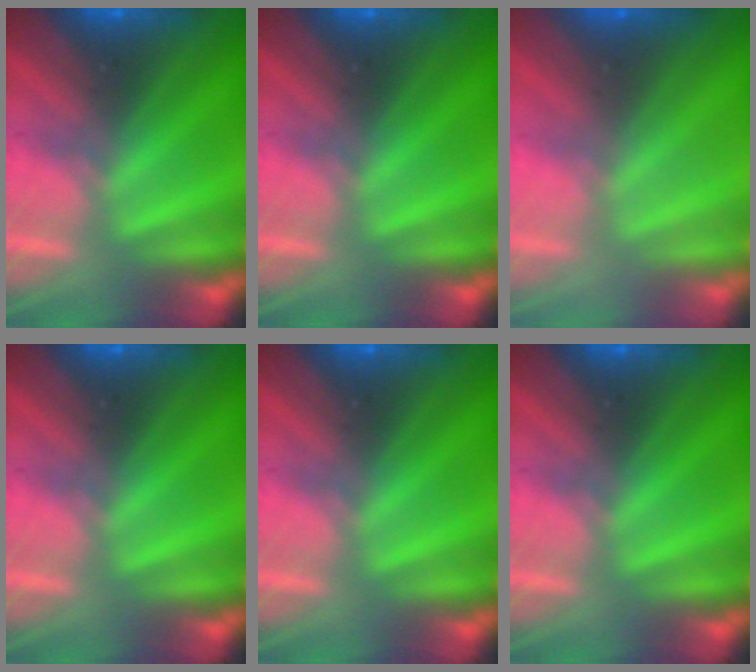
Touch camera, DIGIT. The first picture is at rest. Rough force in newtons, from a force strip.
{"total": 0.0}
{"total": 3.2}
{"total": 0.0}
{"total": 0.0}
{"total": 0.0}